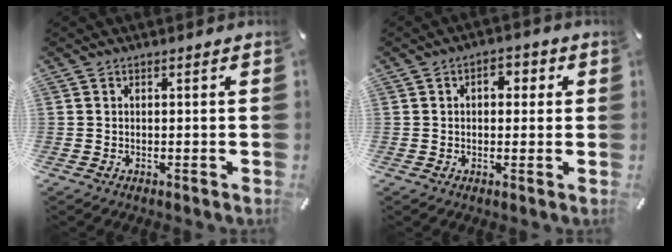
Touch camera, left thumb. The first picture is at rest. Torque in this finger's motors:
{"motor_torque": [0.00, -0.01, 0.10, 0.07, 0.01]}